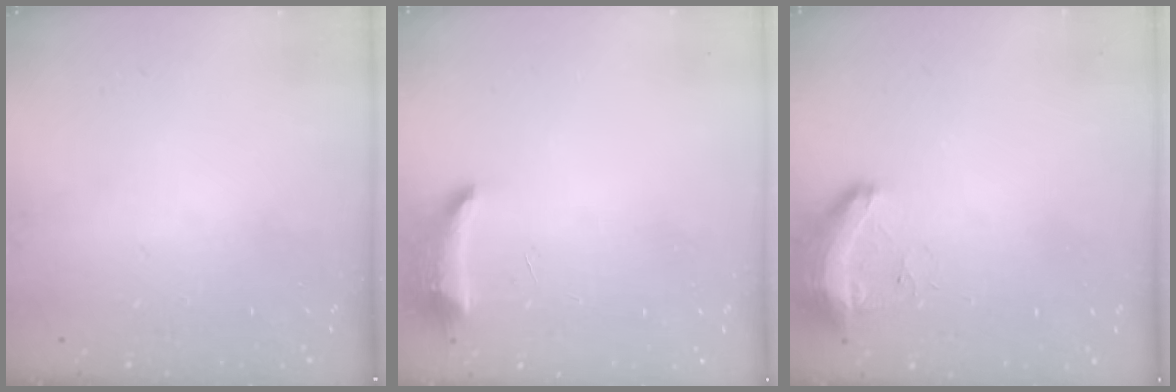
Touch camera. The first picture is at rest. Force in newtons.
{"total": 8.3, "press": 8.1, "slide": 1.5}
{"total": 10.2, "press": 9.3, "slide": 4.2}